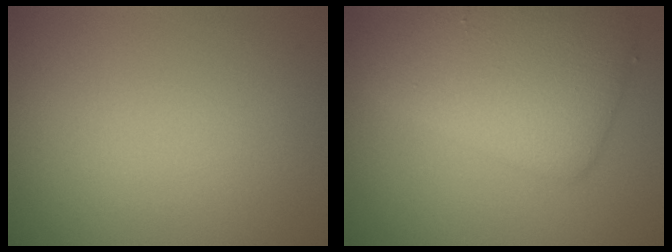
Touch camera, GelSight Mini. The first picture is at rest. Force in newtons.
{"total": 6.5, "press": 6.5, "slide": 0.4}